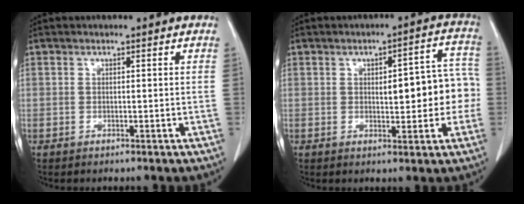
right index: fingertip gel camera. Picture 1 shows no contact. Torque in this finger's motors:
{"motor_torque": [0.28, 0.00, 0.45, 0.06]}